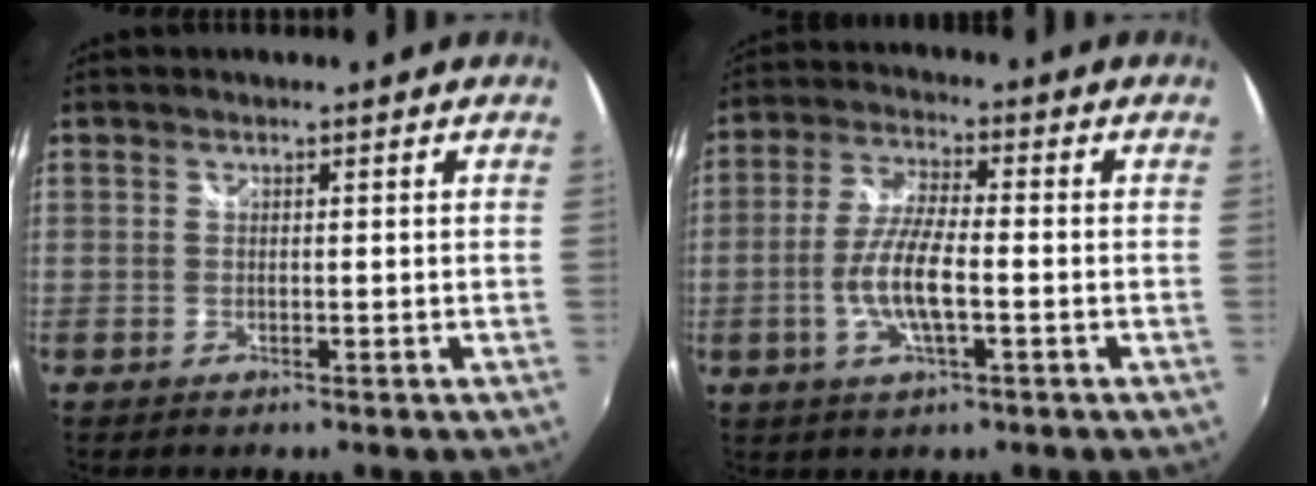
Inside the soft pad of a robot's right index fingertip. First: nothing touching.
{"total": 8.6, "force": [-2.3, 2.2, 8.0], "torque": [-0.167, 0.000, -0.047]}